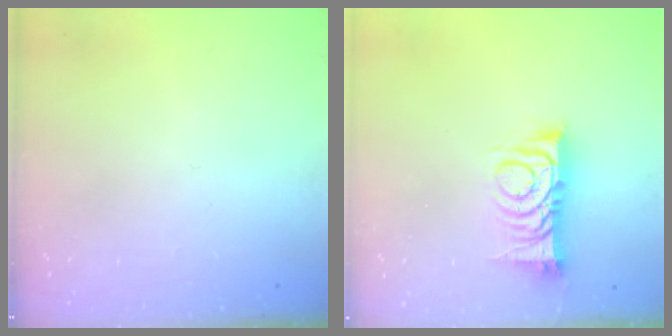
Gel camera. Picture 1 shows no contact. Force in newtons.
{"total": 9.2, "press": 9.2, "slide": 0.1}